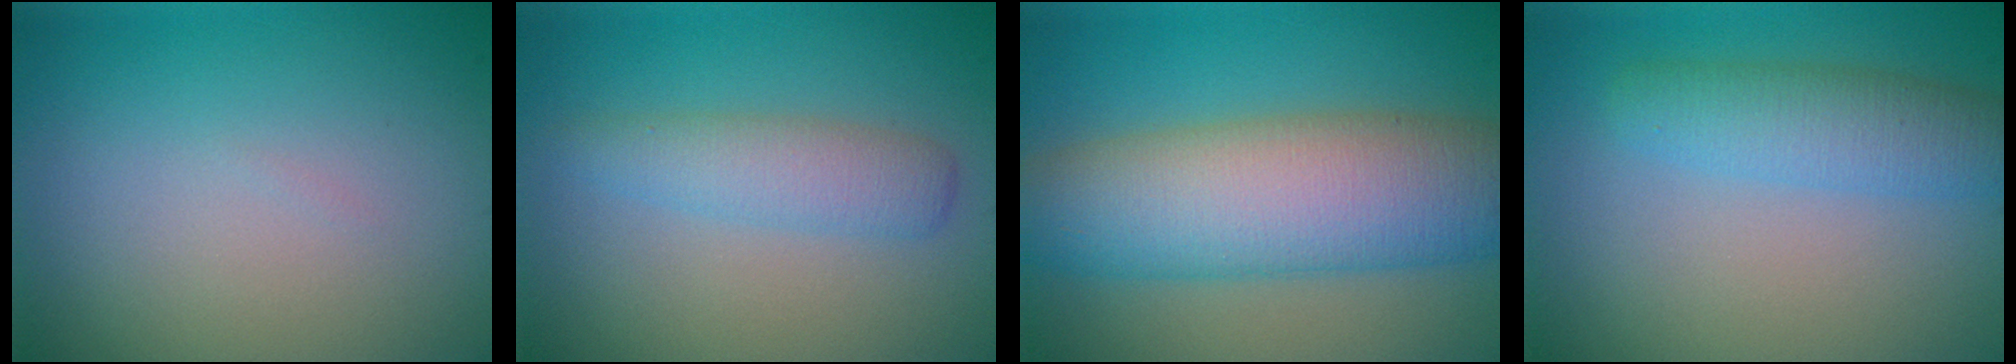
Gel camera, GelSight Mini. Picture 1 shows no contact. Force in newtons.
{"total": 2.9, "press": 2.9, "slide": 0.1}
{"total": 10.6, "press": 10.6, "slide": 0.4}
{"total": 3.9, "press": 3.9, "slide": 0.1}